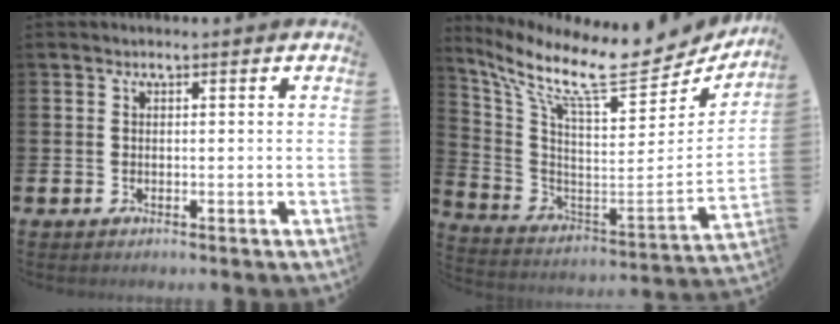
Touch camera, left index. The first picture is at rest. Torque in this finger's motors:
{"motor_torque": [0.78, -1.32, 0.58, 0.21]}